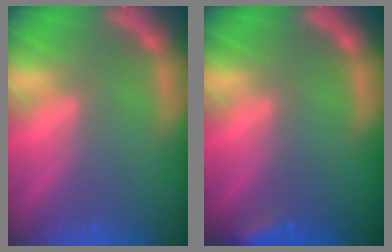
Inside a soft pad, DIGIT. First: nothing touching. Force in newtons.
{"total": 2.4}